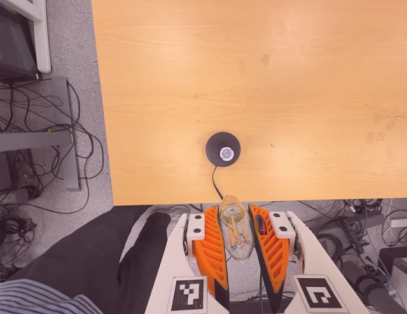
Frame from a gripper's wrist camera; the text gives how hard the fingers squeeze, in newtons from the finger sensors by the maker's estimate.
{"total": 20.8, "left": 23.0, "right": 18.5}